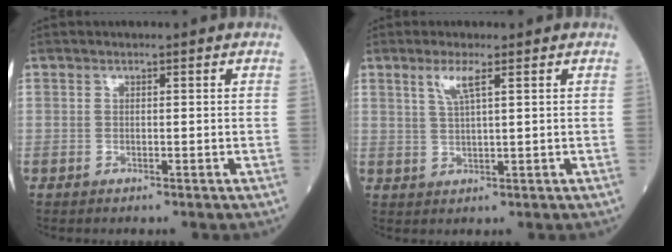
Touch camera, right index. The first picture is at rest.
{"total": 3.3, "force": [1.7, 0.0, 2.9], "torque": [-0.065, 0.000, 0.036]}